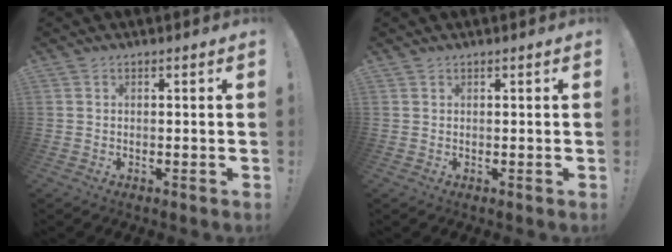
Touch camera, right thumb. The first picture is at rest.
{"total": 0.5, "force": [0.5, 0.1, 0.0], "torque": [0.003, -0.002, 0.010]}